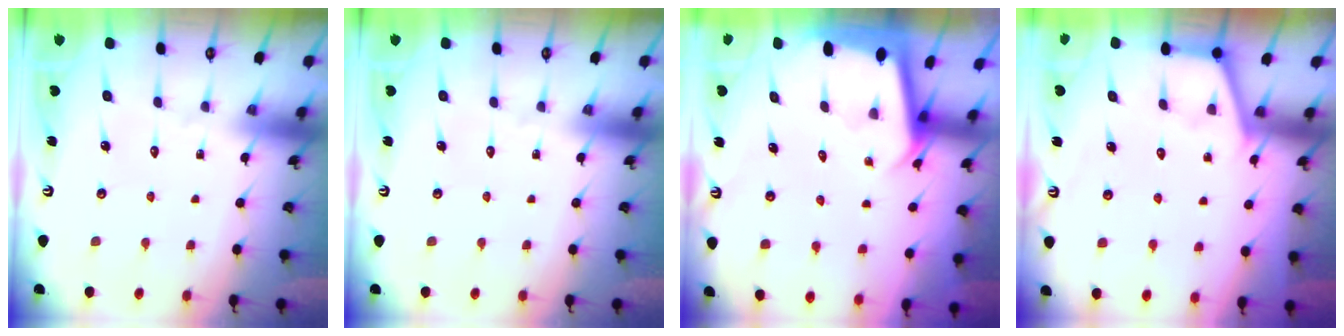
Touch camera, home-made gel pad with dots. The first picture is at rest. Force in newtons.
{"total": 0.0}
{"total": 2.1, "press": 2.1, "slide": 0.2}
{"total": 2.8, "press": 2.8, "slide": 0.4}